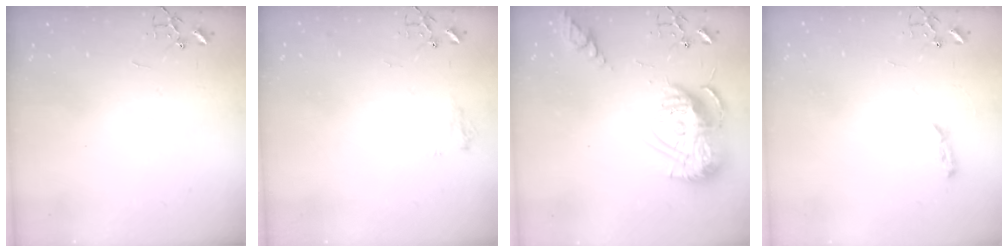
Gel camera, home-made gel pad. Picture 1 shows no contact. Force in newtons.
{"total": 7.6, "press": 7.6, "slide": 0.7}
{"total": 18.1, "press": 18.1, "slide": 1.6}
{"total": 5.5, "press": 5.5, "slide": 0.5}